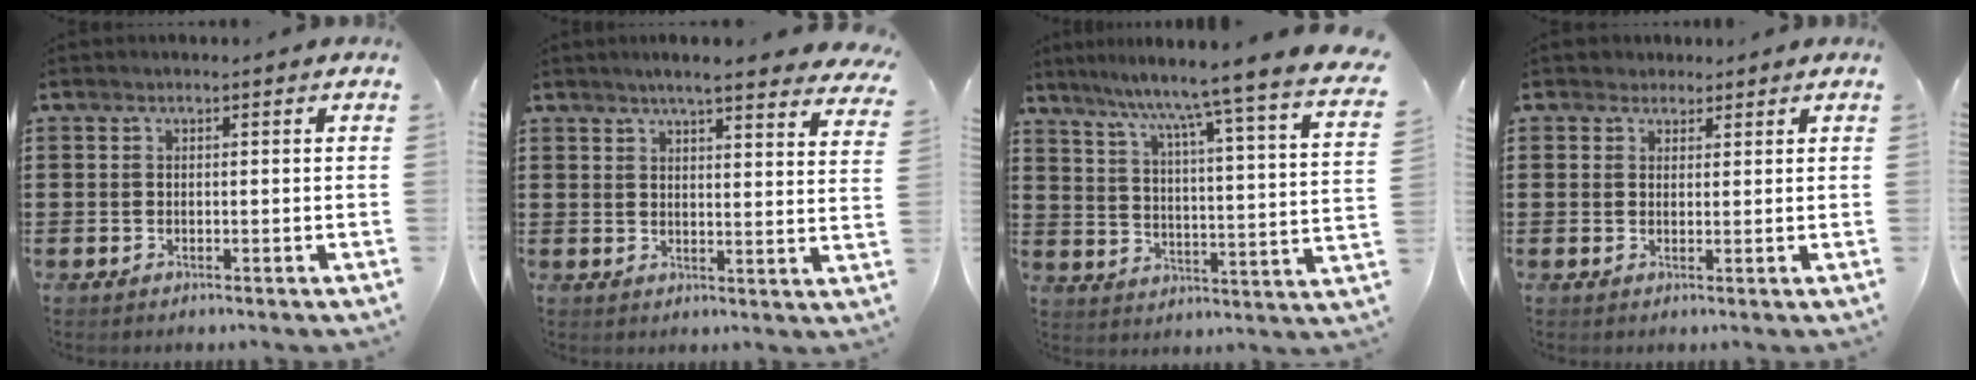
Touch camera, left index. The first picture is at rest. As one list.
[{"total": 4.9, "force": [4.3, -0.4, 2.2], "torque": [-0.058, -0.017, 0.074]}, {"total": 6.7, "force": [5.5, -2.2, 3.0], "torque": [-0.076, -0.064, 0.077]}, {"total": 2.0, "force": [1.6, 1.2, -0.1], "torque": [-0.004, 0.008, 0.030]}]